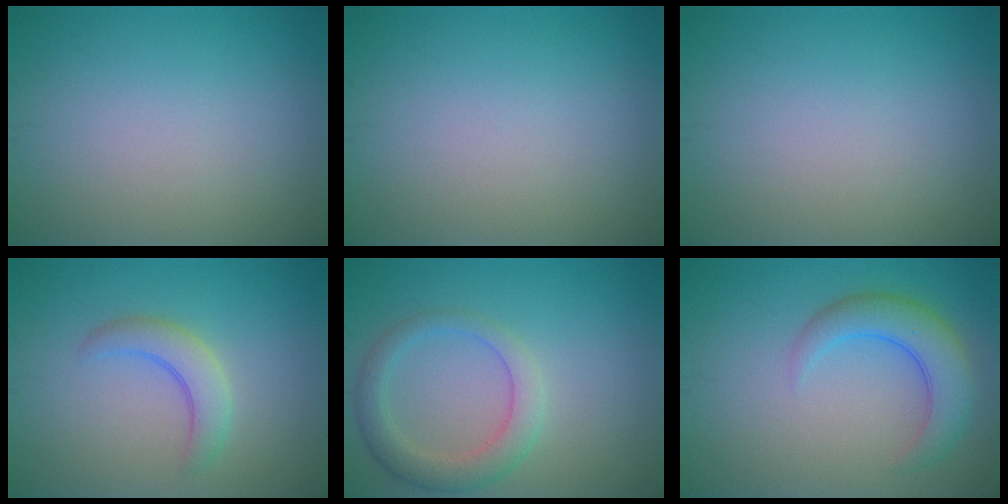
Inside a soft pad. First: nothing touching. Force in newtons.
{"total": 0.0}
{"total": 0.0}
{"total": 3.0, "press": 3.0, "slide": 0.3}
{"total": 3.6, "press": 3.5, "slide": 0.2}
{"total": 4.6, "press": 4.5, "slide": 0.2}